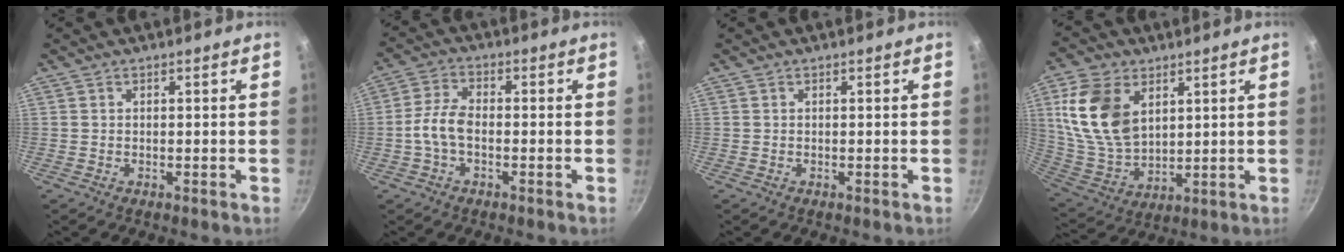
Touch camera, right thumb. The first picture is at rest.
{"total": 5.7, "force": [-1.4, 3.1, 4.5], "torque": [-0.093, 0.026, -0.036]}
{"total": 0.0}
{"total": 16.8, "force": [5.5, 11.0, 11.5], "torque": [-0.207, -0.021, 0.122]}